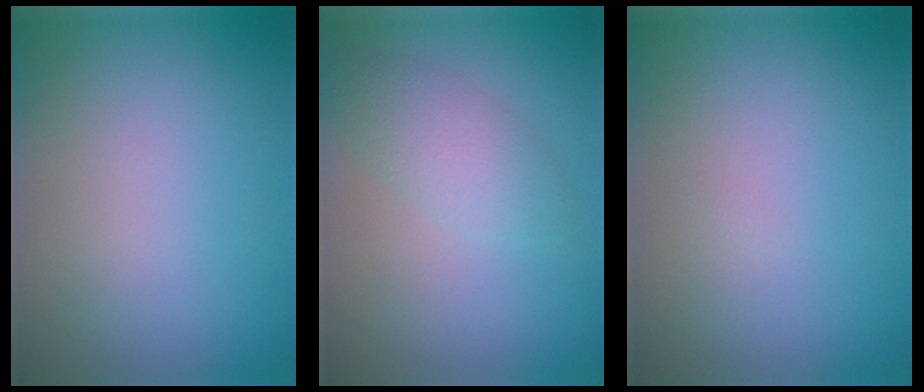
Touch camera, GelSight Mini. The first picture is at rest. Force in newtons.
{"total": 2.7, "press": 2.7, "slide": 0.0}
{"total": 0.0}